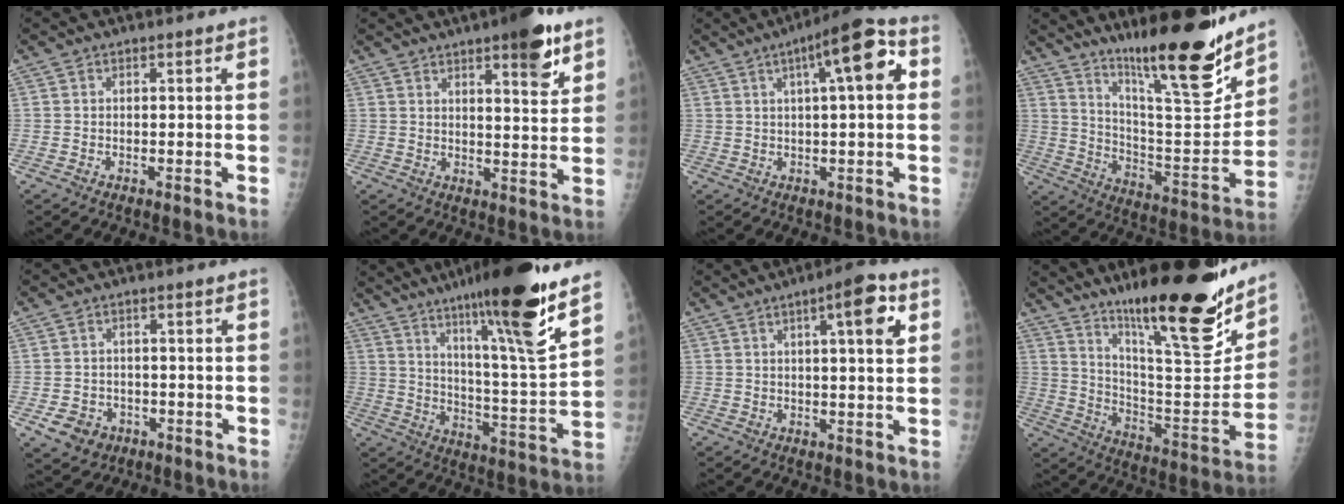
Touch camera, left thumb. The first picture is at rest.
{"total": 9.5, "force": [5.7, 2.4, 7.2], "torque": [-0.083, -0.030, 0.075]}
{"total": 11.5, "force": [3.2, 2.8, 10.7], "torque": [-0.151, 0.024, 0.040]}
{"total": 21.4, "force": [16.1, 3.3, 13.7], "torque": [-0.180, -0.109, 0.269]}
{"total": 6.4, "force": [-3.1, 5.3, 1.8], "torque": [-0.017, 0.019, -0.041]}
{"total": 21.5, "force": [14.1, 1.3, 16.2], "torque": [-0.230, -0.068, 0.227]}
{"total": 8.1, "force": [3.0, 1.8, 7.3], "torque": [-0.097, -0.004, 0.037]}
{"total": 25.1, "force": [17.7, 5.1, 17.0], "torque": [-0.231, -0.101, 0.289]}